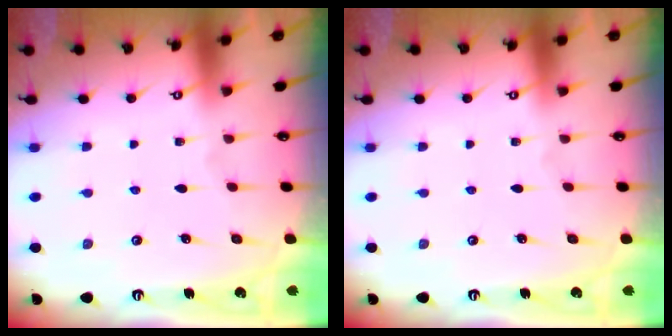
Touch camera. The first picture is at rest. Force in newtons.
{"total": 0.0}